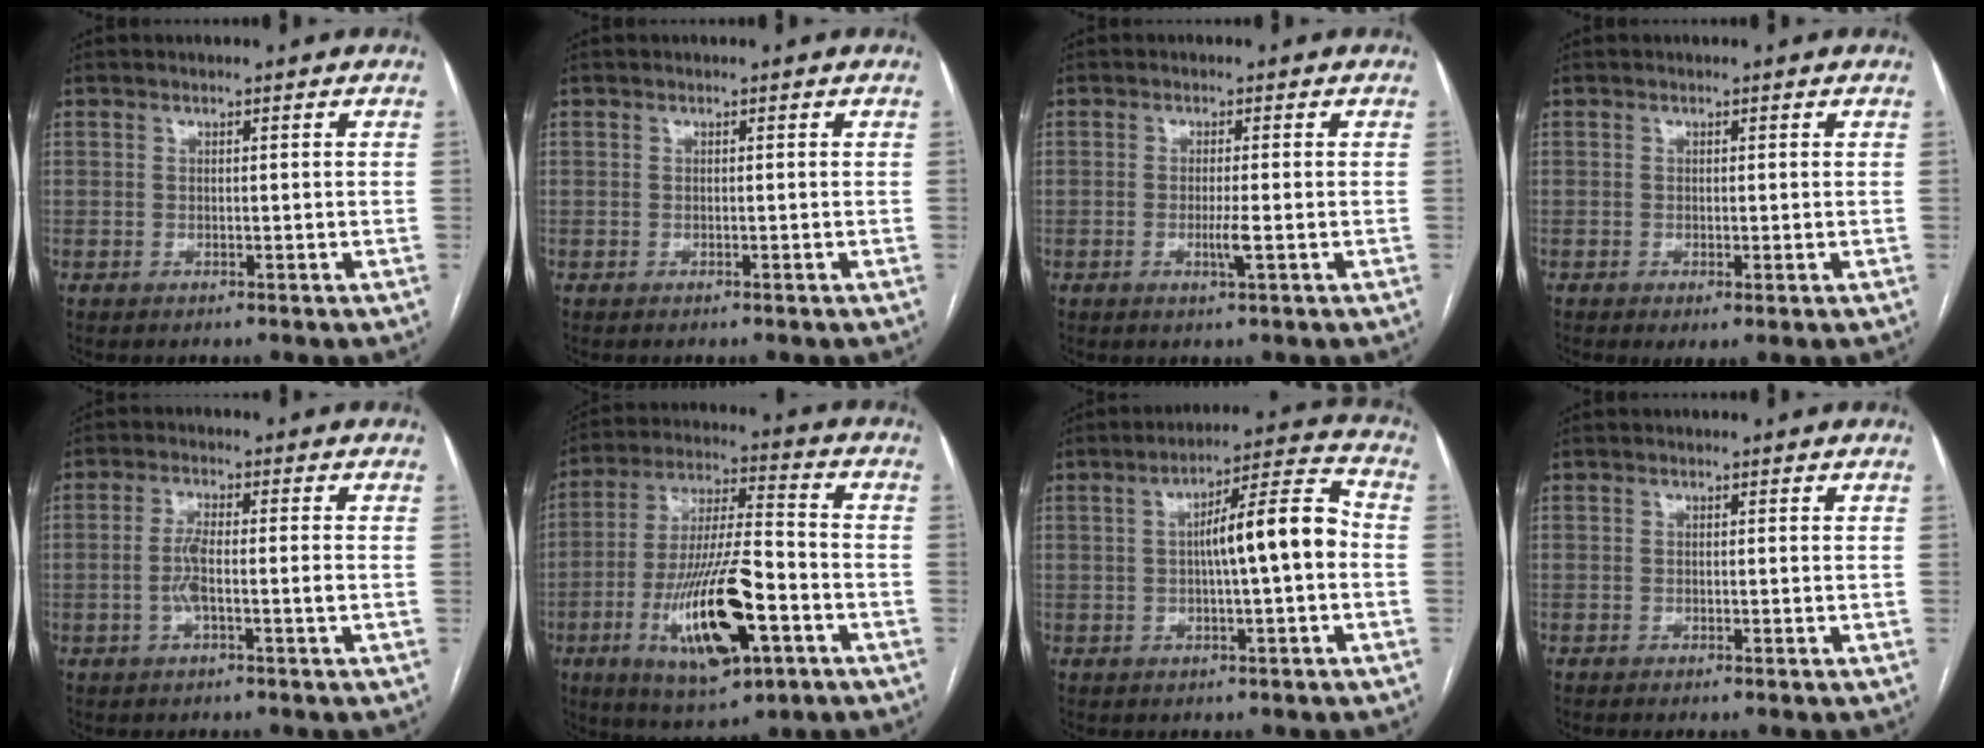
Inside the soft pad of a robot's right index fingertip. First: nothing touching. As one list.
[{"total": 0.0}, {"total": 2.5, "force": [-0.6, -0.1, 2.4], "torque": [-0.047, -0.006, -0.010]}, {"total": 1.9, "force": [-0.5, 0.3, 1.8], "torque": [-0.026, -0.007, -0.004]}, {"total": 4.3, "force": [-1.0, 0.4, 4.1], "torque": [-0.088, 0.006, -0.019]}, {"total": 18.0, "force": [-6.5, 4.3, 16.3], "torque": [-0.318, -0.012, -0.103]}, {"total": 10.1, "force": [-0.3, 1.0, 10.0], "torque": [-0.154, 0.028, -0.007]}, {"total": 0.6, "force": [-0.4, -0.1, 0.5], "torque": [-0.011, 0.000, -0.006]}]